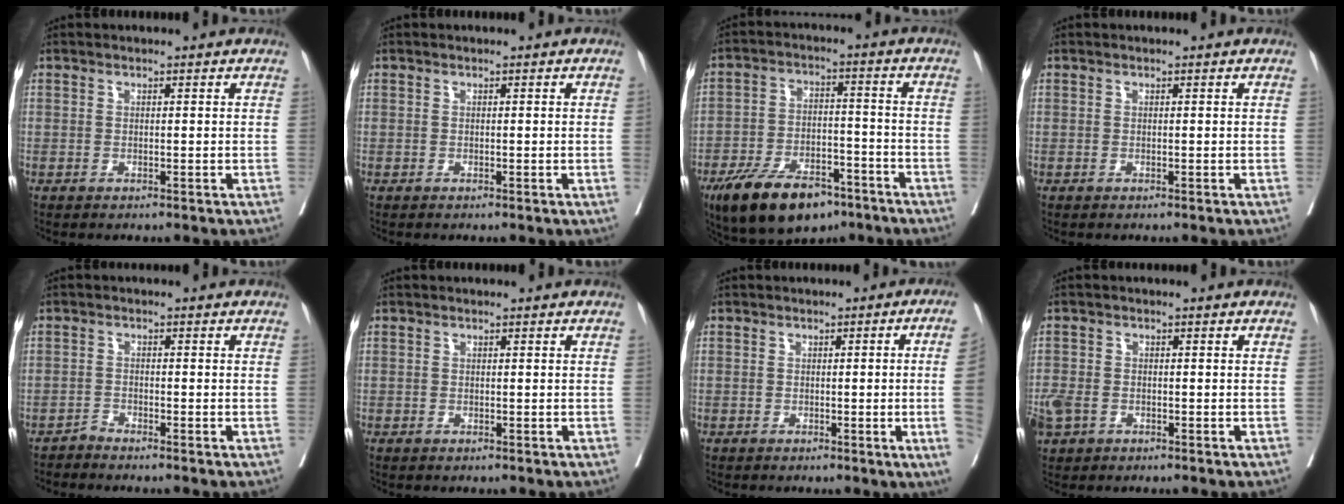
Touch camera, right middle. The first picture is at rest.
{"total": 0.6, "force": [-0.1, -0.2, 0.6], "torque": [-0.014, 0.002, 0.003]}
{"total": 14.2, "force": [-9.7, 6.0, 8.5], "torque": [-0.145, -0.001, -0.160]}
{"total": 0.0}
{"total": 1.2, "force": [-1.2, -0.2, -0.2], "torque": [0.011, -0.004, -0.022]}
{"total": 0.0}
{"total": 9.1, "force": [-1.2, -2.8, 8.6], "torque": [-0.091, -0.019, -0.014]}
{"total": 5.2, "force": [-2.6, 3.6, 2.8], "torque": [-0.077, -0.002, -0.046]}